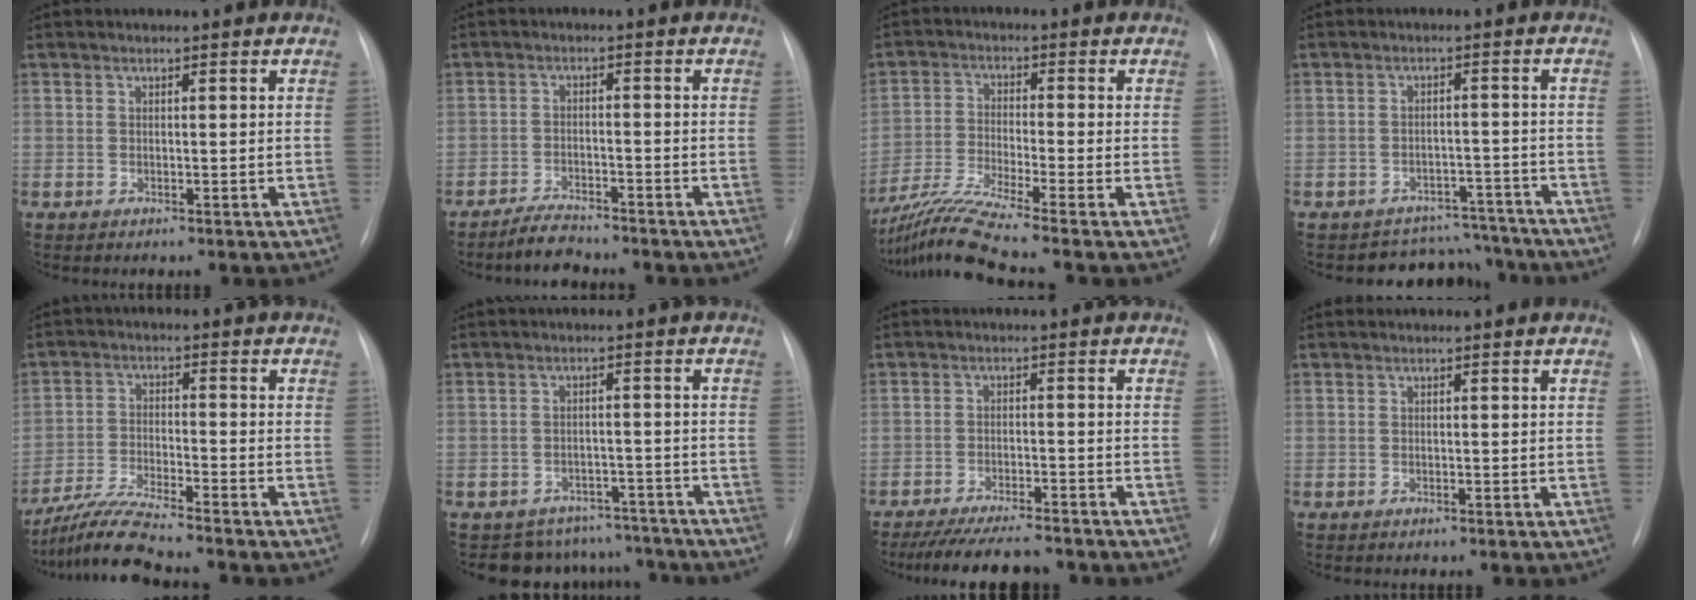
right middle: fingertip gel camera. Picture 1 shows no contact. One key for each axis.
{"total": 3.9, "fx": -3.7, "fy": 0.6, "fz": 1.1, "tx": -0.019, "ty": -0.011, "tz": -0.064}
{"total": 9.8, "fx": -8.1, "fy": -2.5, "fz": 4.9, "tx": -0.092, "ty": -0.025, "tz": -0.147}
{"total": 6.9, "fx": -6.2, "fy": 2.7, "fz": -1.4, "tx": 0.033, "ty": 0.039, "tz": -0.078}
{"total": 7.6, "fx": -6.9, "fy": -1.2, "fz": 2.9, "tx": -0.059, "ty": -0.022, "tz": -0.130}
{"total": 8.4, "fx": -7.6, "fy": 3.6, "fz": -1.0, "tx": 0.027, "ty": 0.033, "tz": -0.090}
{"total": 11.0, "fx": -9.9, "fy": 1.5, "fz": 4.6, "tx": -0.069, "ty": -0.011, "tz": -0.144}
{"total": 0.0}